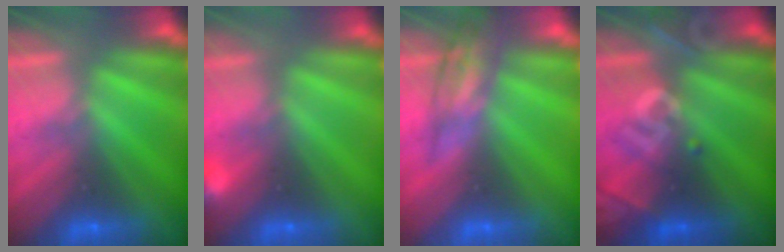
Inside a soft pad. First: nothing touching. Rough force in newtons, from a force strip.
{"total": 3.2}
{"total": 2.5}
{"total": 2.7}